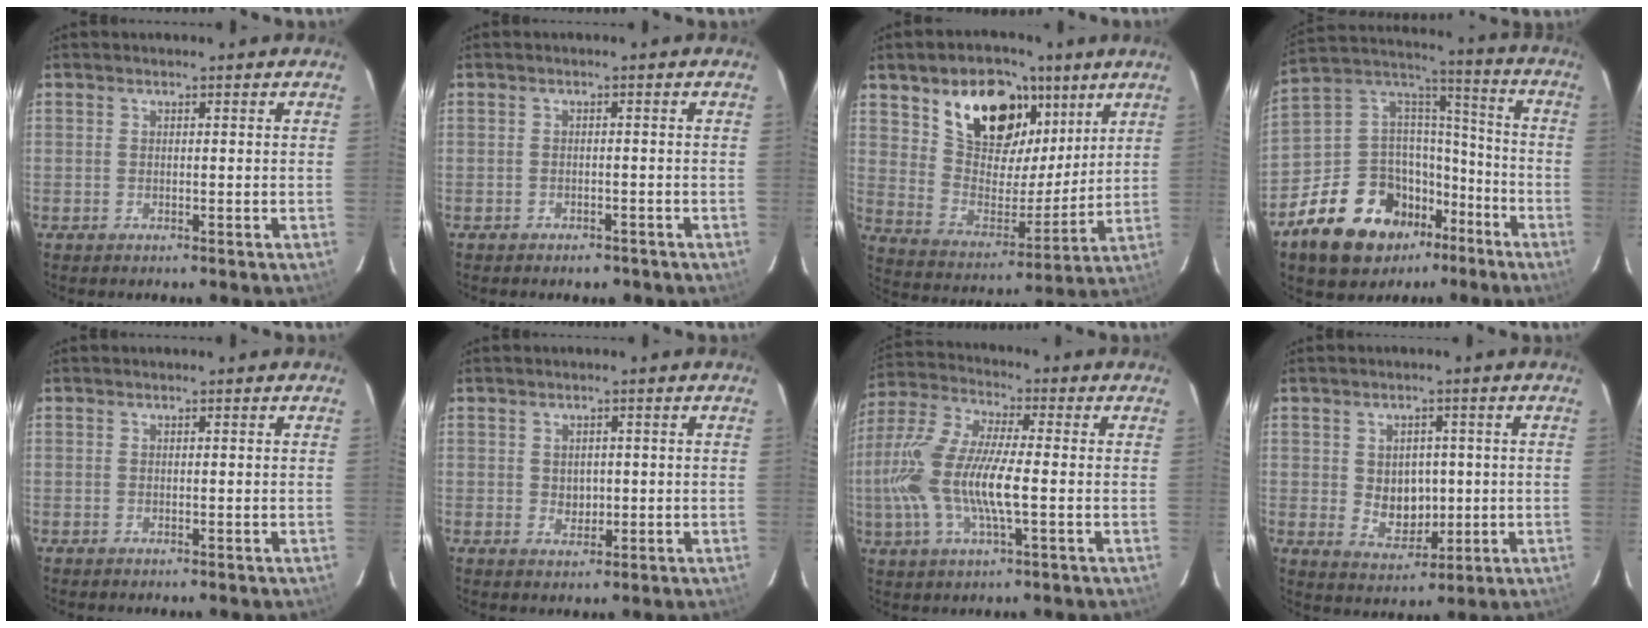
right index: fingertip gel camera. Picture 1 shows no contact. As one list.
[{"total": 3.5, "force": [-2.8, 1.8, 1.1], "torque": [-0.023, 0.001, -0.033]}, {"total": 18.9, "force": [10.5, 11.4, 10.8], "torque": [-0.194, 0.026, 0.195]}, {"total": 19.5, "force": [-11.6, 12.8, 9.0], "torque": [-0.194, 0.052, -0.182]}, {"total": 0.0}, {"total": 2.5, "force": [0.0, 2.3, 1.2], "torque": [-0.015, 0.000, 0.004]}, {"total": 14.1, "force": [-2.3, 3.6, 13.5], "torque": [-0.283, -0.001, -0.048]}, {"total": 6.8, "force": [0.1, 5.5, 4.0], "torque": [-0.070, -0.002, 0.018]}]